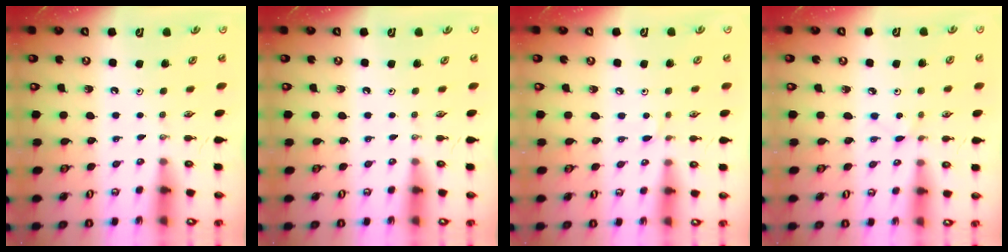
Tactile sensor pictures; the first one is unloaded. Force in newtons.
{"total": 0.0}
{"total": 2.8, "press": 2.7, "slide": 0.4}
{"total": 2.3, "press": 2.3, "slide": 0.3}